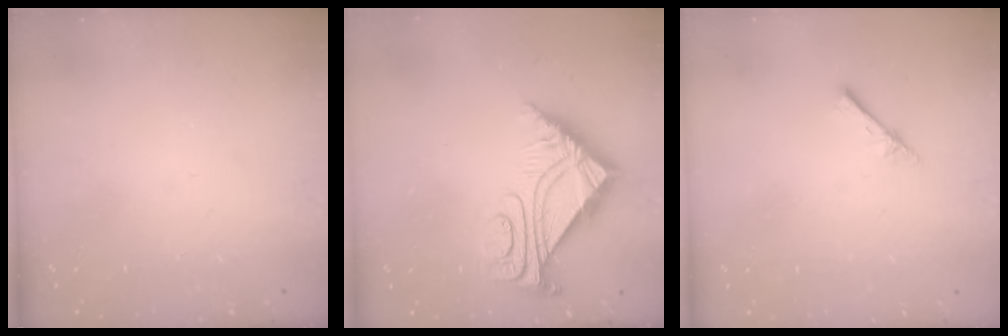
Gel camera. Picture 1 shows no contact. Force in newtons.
{"total": 8.0, "press": 8.0, "slide": 1.0}
{"total": 2.6, "press": 2.6, "slide": 0.3}